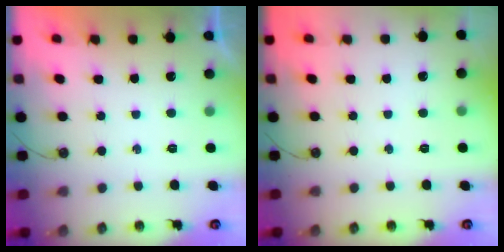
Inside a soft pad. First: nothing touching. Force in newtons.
{"total": 0.0}